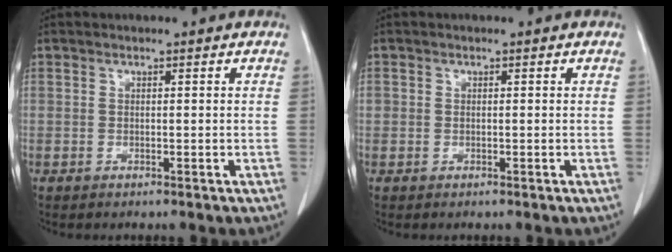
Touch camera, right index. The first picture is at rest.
{"total": 0.6, "force": [0.1, 0.6, 0.1], "torque": [0.006, 0.008, 0.003]}